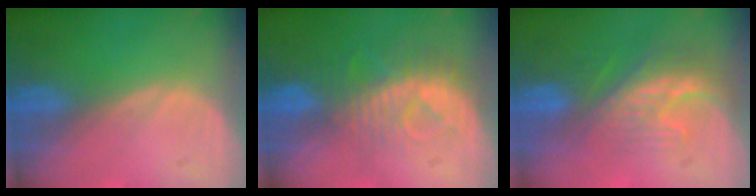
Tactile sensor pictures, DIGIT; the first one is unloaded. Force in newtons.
{"total": 8.2, "press": 7.4, "slide": 3.5}
{"total": 8.4, "press": 7.2, "slide": 4.3}